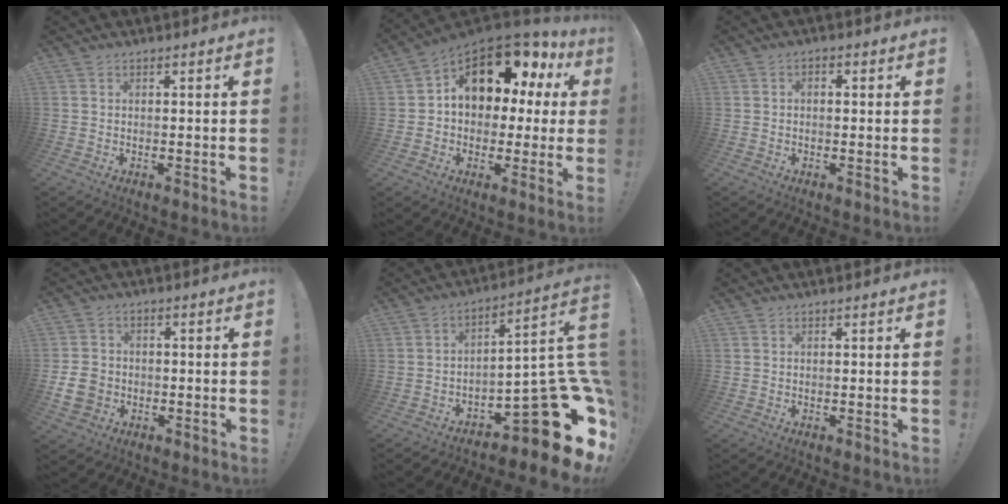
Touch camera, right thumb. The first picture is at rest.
{"total": 14.4, "force": [6.8, 8.9, 9.1], "torque": [-0.132, -0.046, 0.120]}
{"total": 1.6, "force": [-0.7, 1.0, 1.0], "torque": [-0.020, 0.008, -0.012]}
{"total": 8.4, "force": [-2.9, 6.7, 4.1], "torque": [-0.081, 0.021, -0.049]}
{"total": 21.8, "force": [-9.9, 7.3, 18.0], "torque": [-0.199, 0.028, -0.149]}
{"total": 0.0}